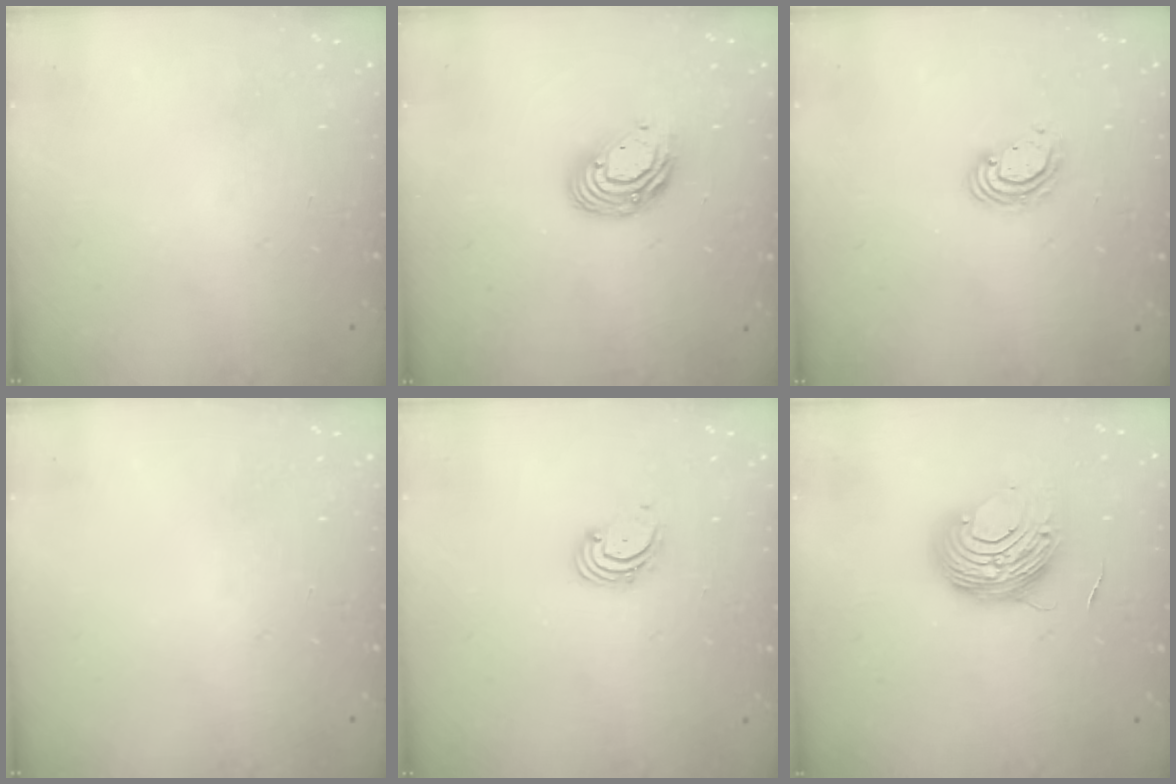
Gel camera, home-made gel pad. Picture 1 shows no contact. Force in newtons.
{"total": 10.3, "press": 10.3, "slide": 1.1}
{"total": 4.3, "press": 4.3, "slide": 0.2}
{"total": 0.0}
{"total": 1.9, "press": 1.8, "slide": 0.2}
{"total": 9.7, "press": 9.6, "slide": 0.6}